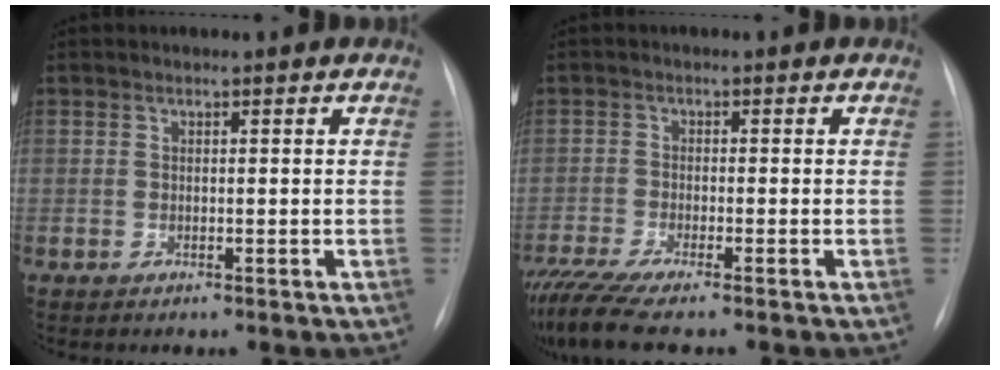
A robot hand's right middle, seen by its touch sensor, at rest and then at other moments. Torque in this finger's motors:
{"motor_torque": [0.93, -0.83, 0.14, 0.09]}